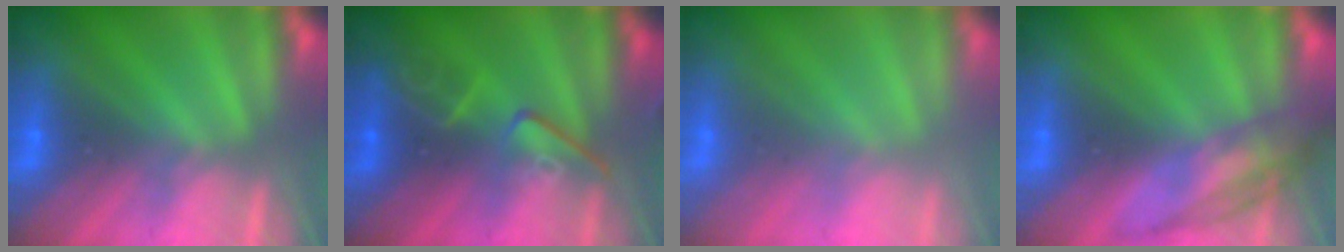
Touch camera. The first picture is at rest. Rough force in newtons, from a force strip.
{"total": 2.4}
{"total": 2.3}
{"total": 2.6}